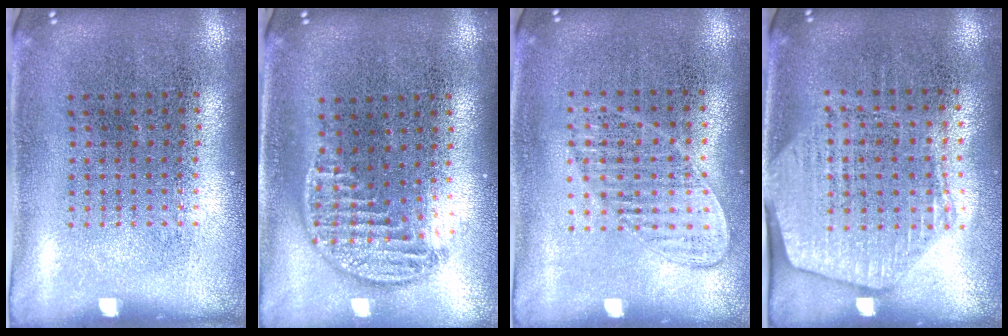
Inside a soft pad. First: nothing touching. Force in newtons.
{"total": 1.2, "press": 1.0, "slide": 0.6}
{"total": 1.0, "press": 1.0, "slide": 0.3}
{"total": 1.8, "press": 1.6, "slide": 0.7}